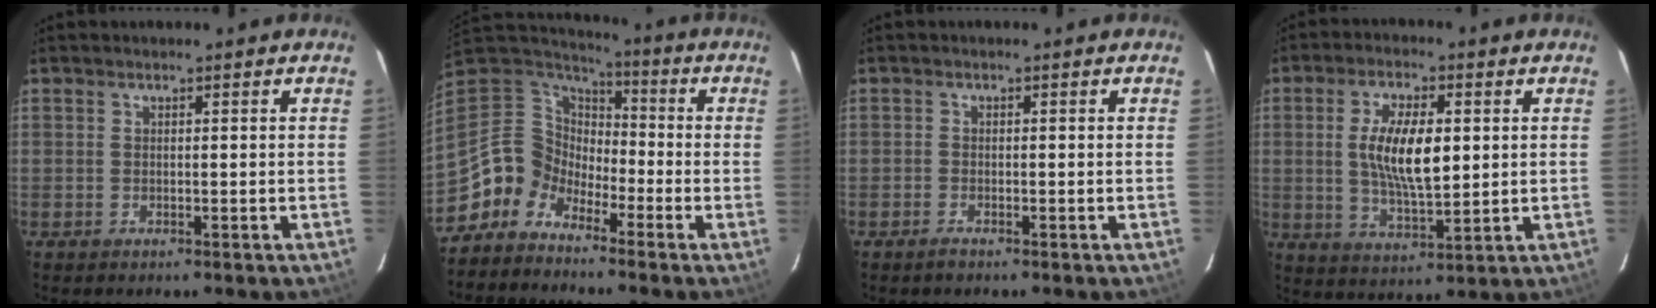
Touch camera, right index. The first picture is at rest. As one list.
[{"total": 9.1, "force": [-6.2, 6.6, 0.7], "torque": [-0.032, 0.040, -0.143]}, {"total": 1.2, "force": [-1.0, 0.4, 0.5], "torque": [-0.011, -0.003, -0.021]}, {"total": 10.7, "force": [1.4, 4.2, 9.8], "torque": [-0.184, 0.000, 0.029]}]